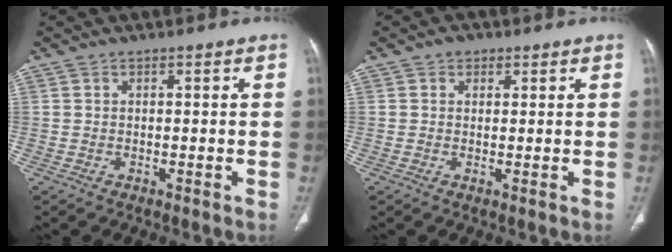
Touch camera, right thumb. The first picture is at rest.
{"total": 2.1, "force": [1.0, 1.8, 0.7], "torque": [0.006, -0.001, 0.009]}